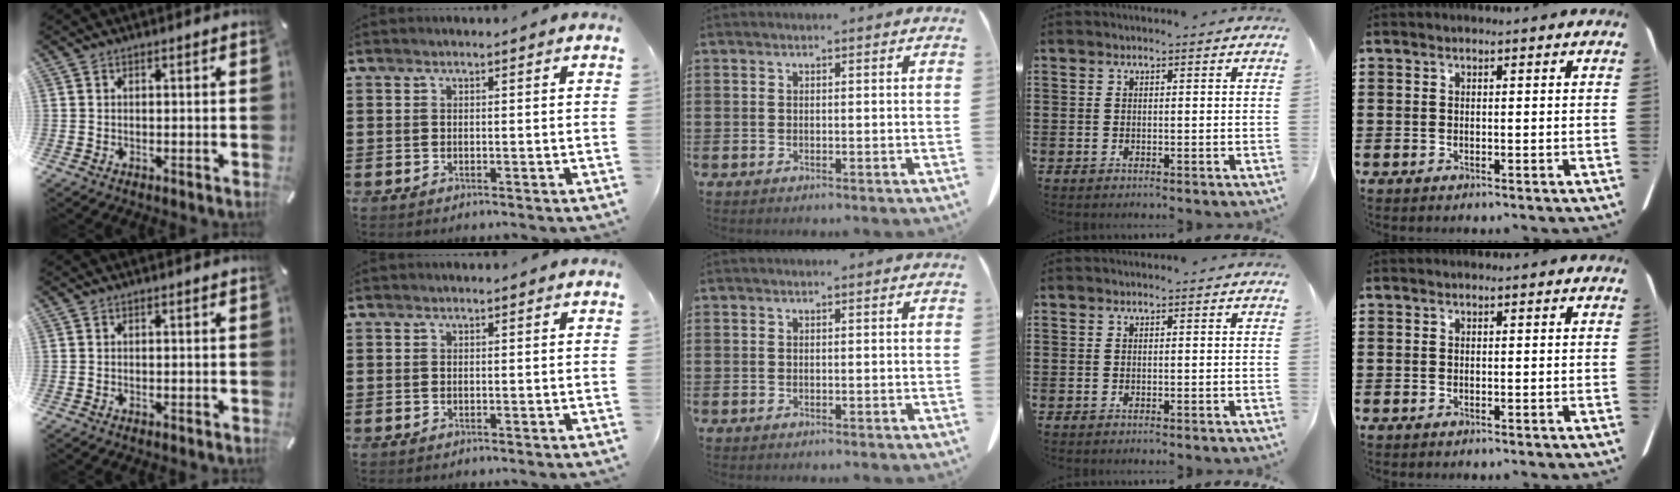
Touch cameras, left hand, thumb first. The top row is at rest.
{}